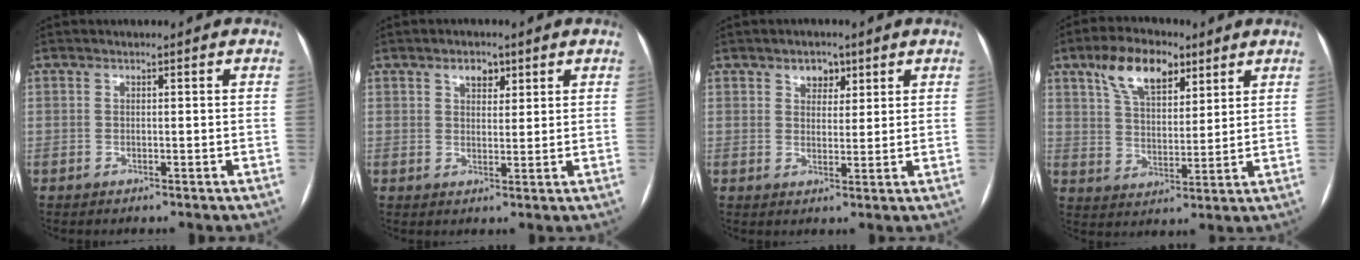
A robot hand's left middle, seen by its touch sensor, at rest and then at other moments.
{"total": 3.2, "force": [1.9, 2.0, 1.7], "torque": [-0.024, 0.005, 0.031]}
{"total": 3.5, "force": [2.1, 2.4, 1.5], "torque": [-0.017, 0.003, 0.032]}
{"total": 10.7, "force": [6.4, 5.0, 6.9], "torque": [-0.131, 0.023, 0.118]}